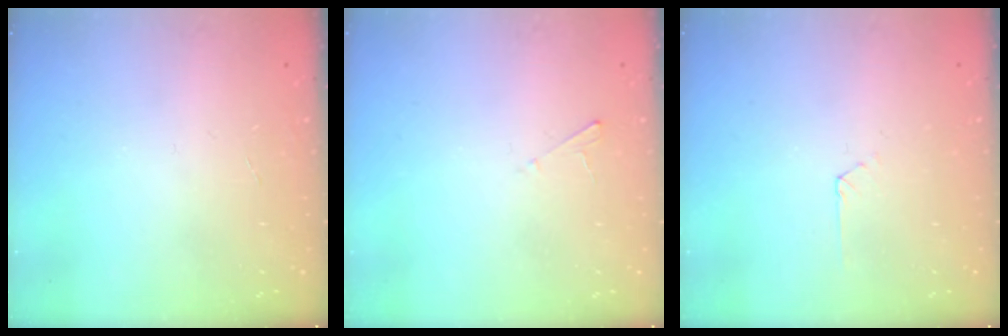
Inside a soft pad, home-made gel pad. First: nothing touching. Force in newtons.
{"total": 2.0, "press": 2.0, "slide": 0.2}
{"total": 1.5, "press": 1.4, "slide": 0.2}